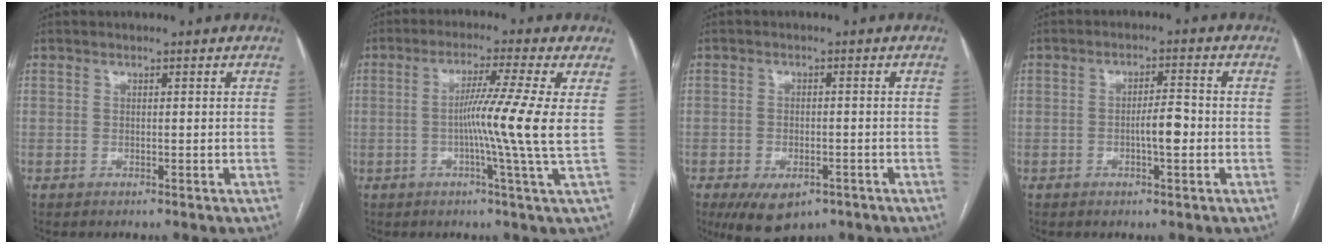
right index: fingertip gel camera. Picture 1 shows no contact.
{"total": 9.6, "force": [0.0, -2.8, 9.2], "torque": [-0.158, -0.009, -0.001]}
{"total": 7.5, "force": [-4.6, 4.0, 4.4], "torque": [-0.070, -0.006, -0.064]}
{"total": 3.9, "force": [-0.9, 0.7, 3.8], "torque": [-0.061, 0.003, -0.014]}